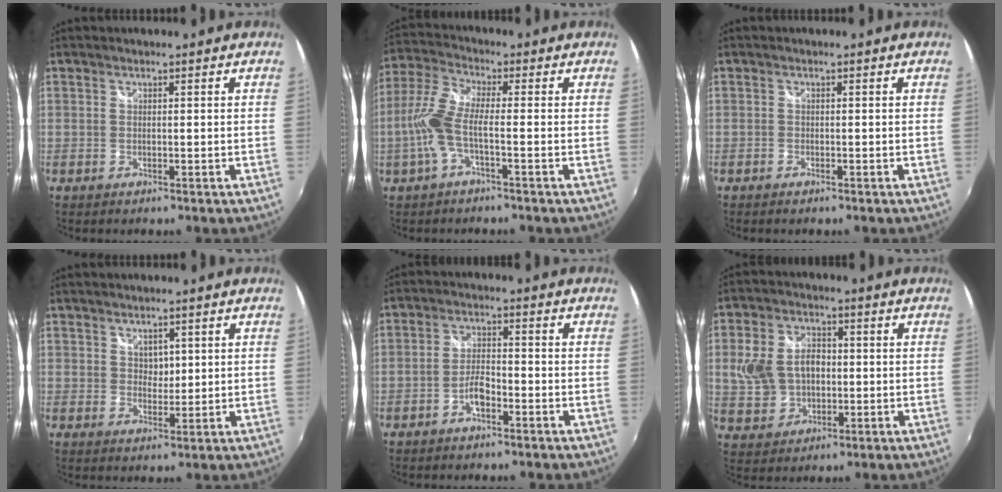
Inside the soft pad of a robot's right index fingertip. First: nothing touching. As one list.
[{"total": 7.9, "force": [-2.2, 1.3, 7.5], "torque": [-0.177, 0.005, -0.044]}, {"total": 0.8, "force": [-0.7, 0.4, 0.3], "torque": [-0.008, -0.002, -0.013]}, {"total": 2.6, "force": [1.2, 1.9, 1.1], "torque": [-0.011, 0.001, 0.023]}, {"total": 3.8, "force": [-2.4, 1.3, 2.6], "torque": [-0.060, 0.007, -0.044]}, {"total": 10.4, "force": [0.3, 7.8, 6.8], "torque": [-0.150, 0.018, 0.016]}]